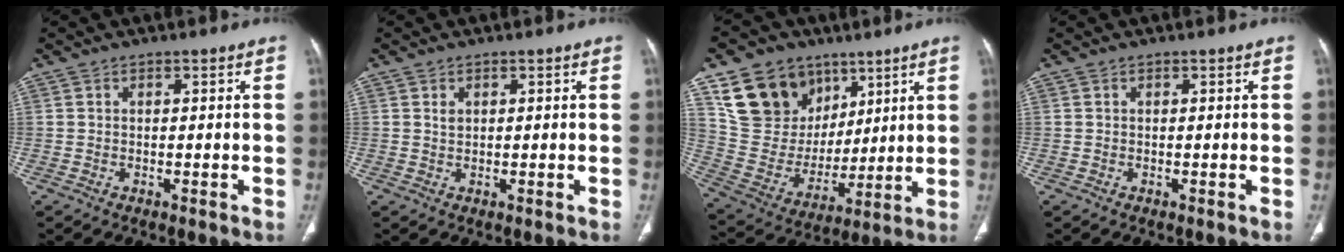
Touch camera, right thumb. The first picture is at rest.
{"total": 1.2, "force": [0.6, 0.8, 0.7], "torque": [-0.008, -0.002, 0.013]}
{"total": 18.6, "force": [9.8, 14.1, 7.1], "torque": [-0.098, -0.025, 0.196]}
{"total": 0.0}